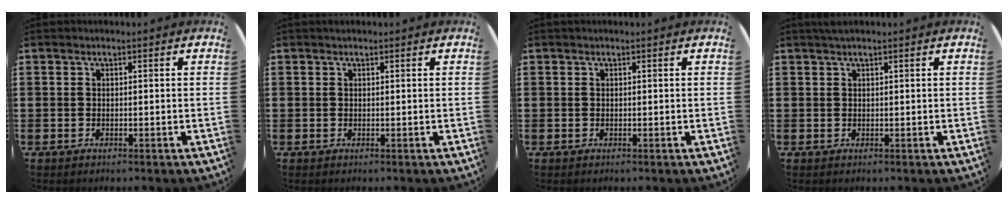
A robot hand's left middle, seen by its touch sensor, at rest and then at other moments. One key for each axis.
{"total": 0.0}
{"total": 0.0}
{"total": 0.8, "fx": 0.6, "fy": 0.0, "fz": 0.5, "tx": -0.010, "ty": 0.001, "tz": 0.011}